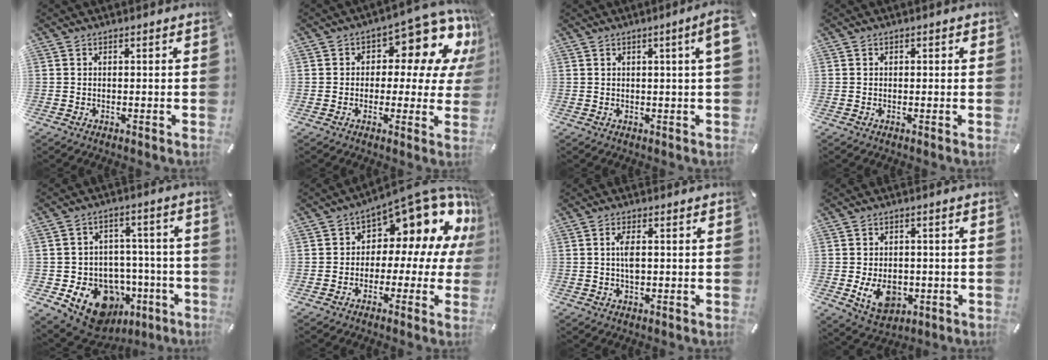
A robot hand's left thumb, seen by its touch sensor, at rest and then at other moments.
{"total": 12.0, "force": [6.0, 7.0, 7.8], "torque": [-0.093, -0.051, 0.100]}
{"total": 4.3, "force": [1.3, 0.3, 4.1], "torque": [-0.068, -0.002, 0.018]}
{"total": 0.6, "force": [0.1, 0.6, 0.2], "torque": [-0.003, 0.005, 0.000]}
{"total": 15.8, "force": [-7.8, 11.3, 7.7], "torque": [-0.101, 0.046, -0.119]}
{"total": 13.6, "force": [7.9, 7.0, 8.6], "torque": [-0.112, -0.082, 0.128]}
{"total": 3.7, "force": [0.3, 1.5, 3.4], "torque": [-0.075, 0.001, 0.002]}
{"total": 8.6, "force": [-1.8, 6.4, 5.4], "torque": [-0.091, 0.002, -0.029]}